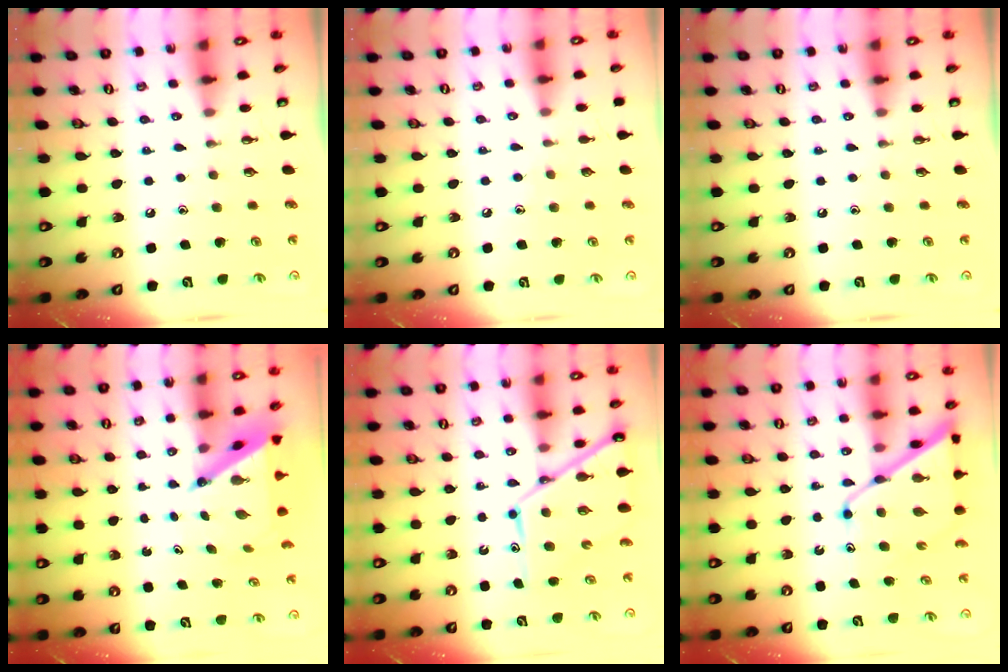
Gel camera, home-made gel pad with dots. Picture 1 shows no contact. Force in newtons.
{"total": 3.2, "press": 3.1, "slide": 0.4}
{"total": 0.0}
{"total": 6.2, "press": 6.2, "slide": 0.7}
{"total": 13.0, "press": 13.0, "slide": 1.1}
{"total": 12.8, "press": 12.8, "slide": 0.9}